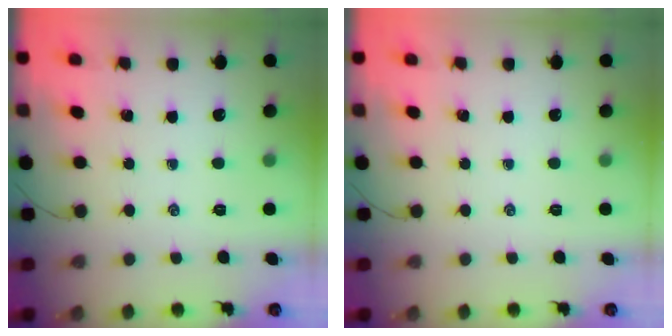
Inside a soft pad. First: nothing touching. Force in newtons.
{"total": 0.0}